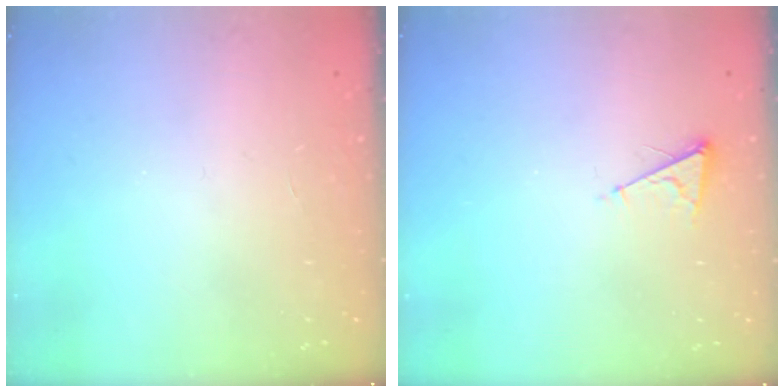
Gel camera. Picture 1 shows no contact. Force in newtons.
{"total": 4.3, "press": 4.2, "slide": 0.5}